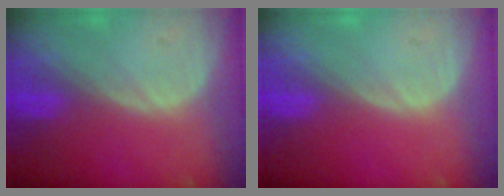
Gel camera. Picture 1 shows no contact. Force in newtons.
{"total": 0.0}